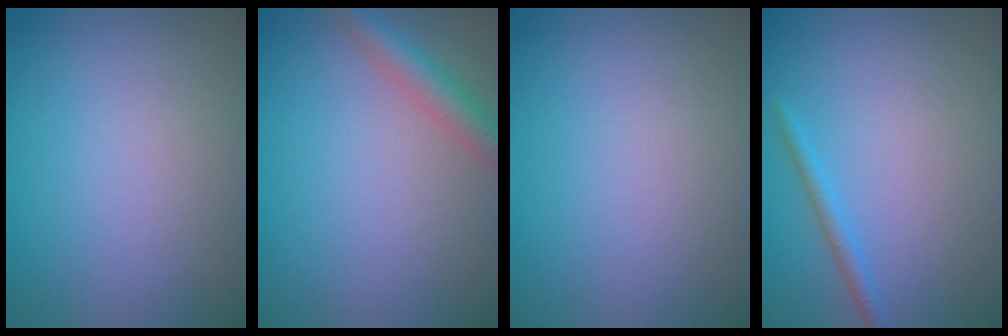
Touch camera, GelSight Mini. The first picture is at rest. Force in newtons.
{"total": 3.0, "press": 3.0, "slide": 0.1}
{"total": 0.0}
{"total": 1.4, "press": 1.4, "slide": 0.1}